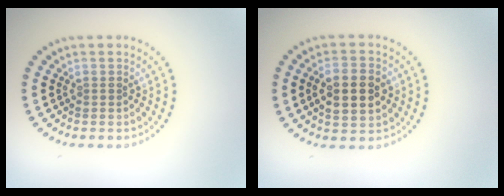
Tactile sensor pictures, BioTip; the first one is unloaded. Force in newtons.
{"total": 4.9, "press": 4.8, "slide": 0.2}